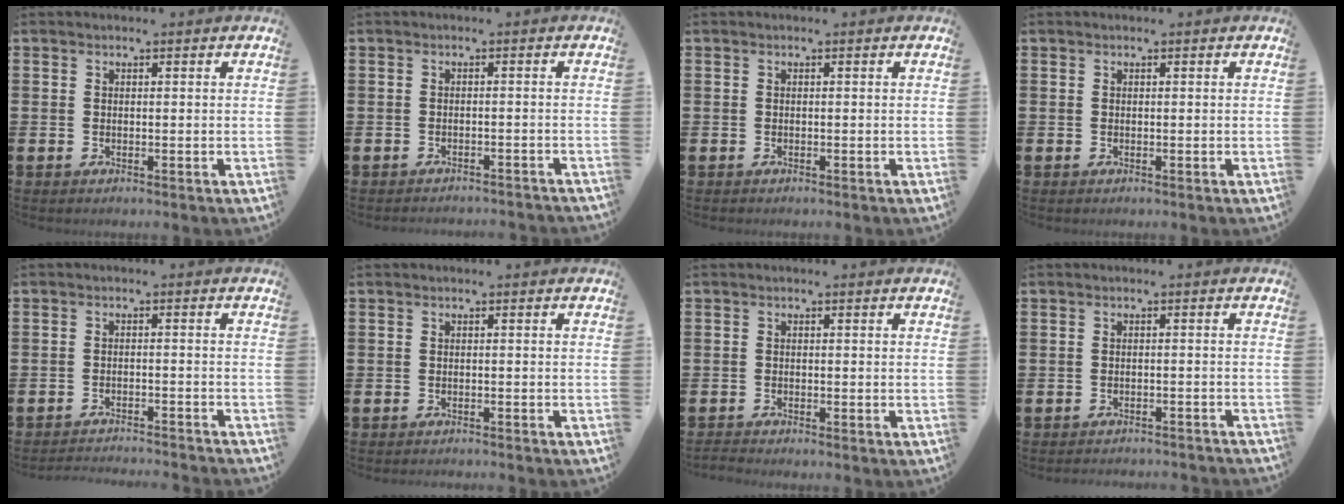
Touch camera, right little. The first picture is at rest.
{"total": 1.1, "force": [-1.1, -0.1, -0.1], "torque": [-0.001, 0.003, -0.023]}
{"total": 0.0}
{"total": 0.0}
{"total": 2.0, "force": [-2.0, -0.2, 0.0], "torque": [-0.002, 0.004, -0.043]}
{"total": 0.6, "force": [-0.6, -0.1, 0.0], "torque": [0.000, 0.000, -0.012]}
{"total": 0.8, "force": [-0.8, 0.0, 0.3], "torque": [-0.005, -0.001, -0.016]}
{"total": 1.4, "force": [-1.4, -0.1, -0.1], "torque": [-0.001, 0.005, -0.029]}